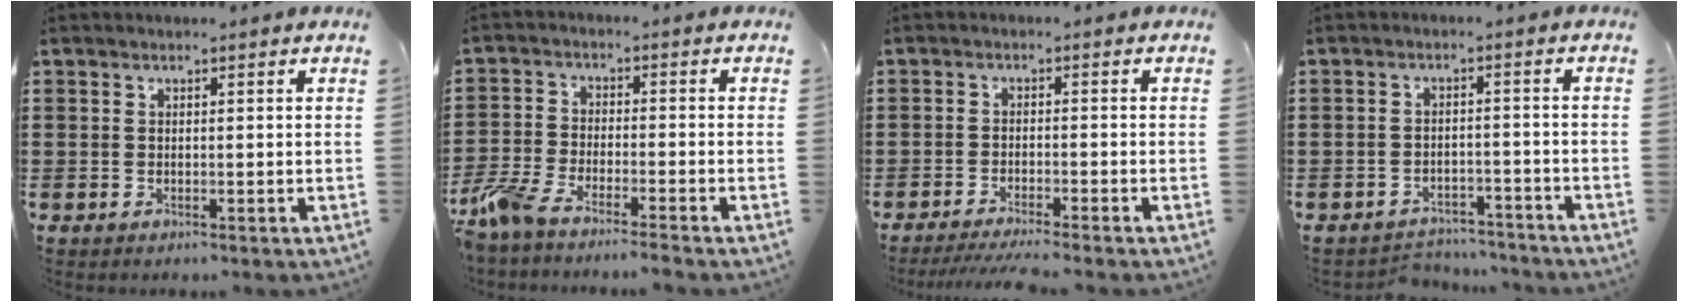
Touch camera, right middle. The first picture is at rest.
{"total": 5.2, "force": [-4.6, 0.3, 2.4], "torque": [-0.082, -0.018, -0.098]}
{"total": 2.9, "force": [-2.5, -0.3, 1.4], "torque": [-0.030, -0.007, -0.049]}
{"total": 3.3, "force": [-3.3, 0.5, 0.0], "torque": [-0.009, -0.002, -0.070]}